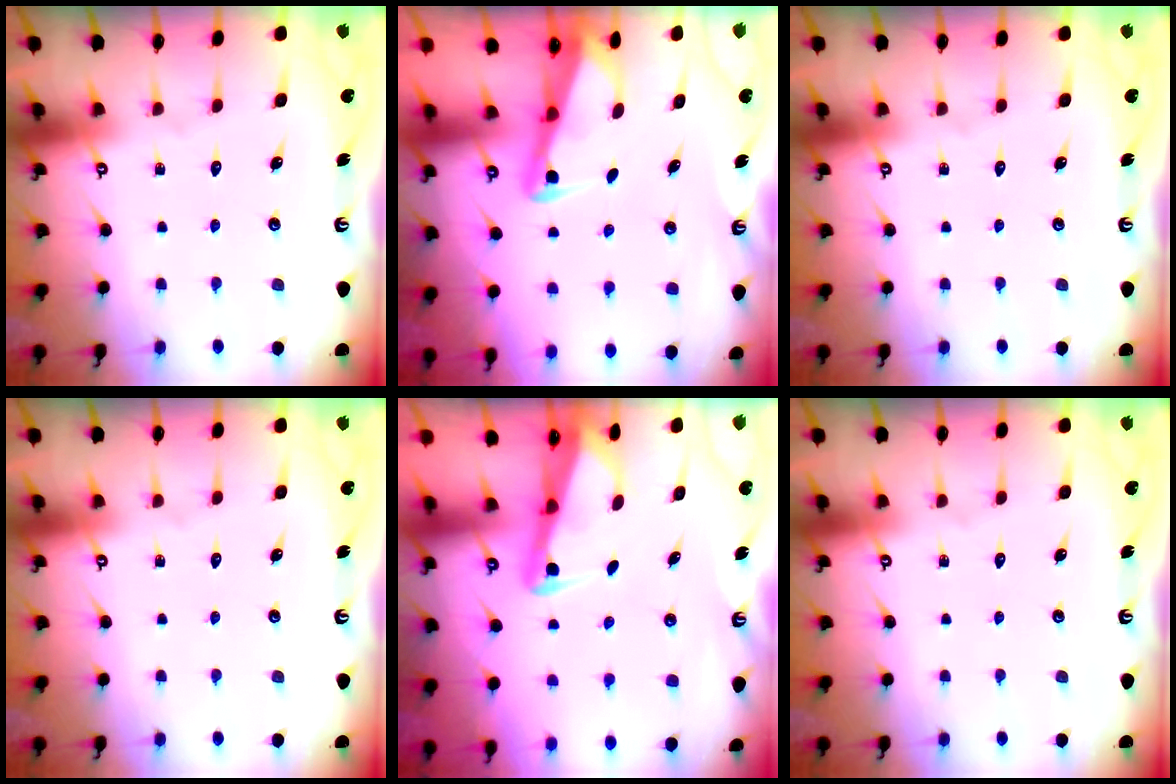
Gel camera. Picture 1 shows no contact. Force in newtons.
{"total": 2.7, "press": 2.7, "slide": 0.3}
{"total": 0.0}
{"total": 0.0}
{"total": 2.6, "press": 2.6, "slide": 0.2}
{"total": 0.0}